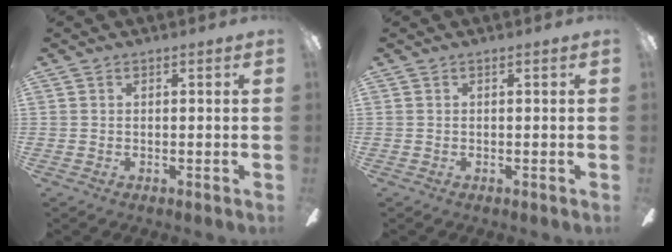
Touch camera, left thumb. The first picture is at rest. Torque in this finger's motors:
{"motor_torque": [0.00, 0.00, 0.02, -0.02, 0.00]}